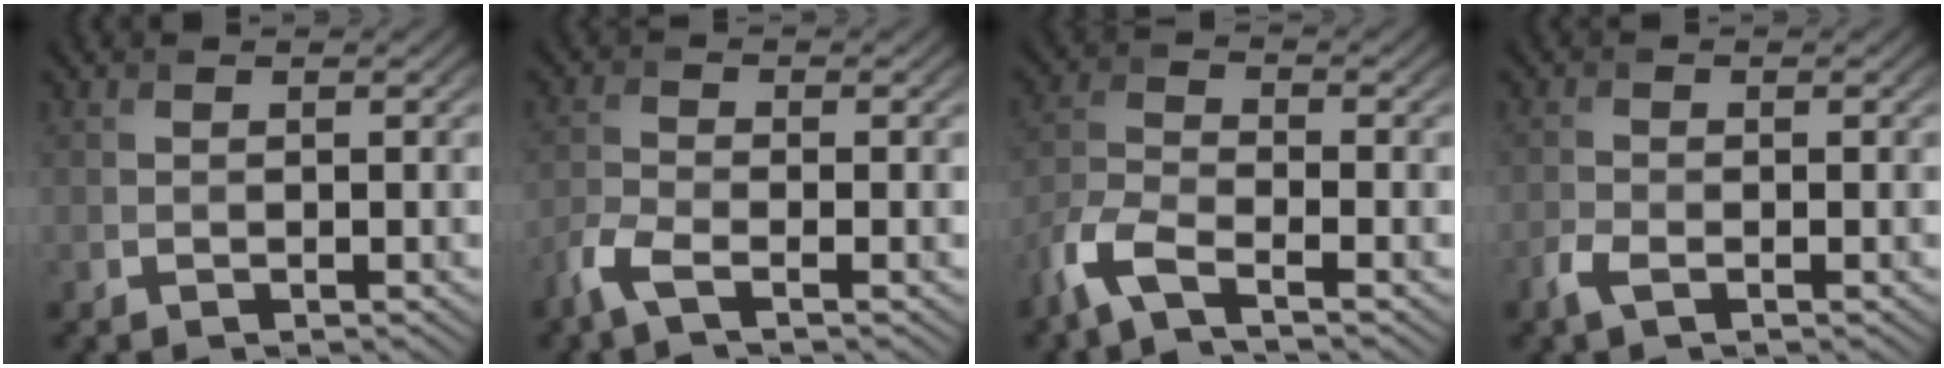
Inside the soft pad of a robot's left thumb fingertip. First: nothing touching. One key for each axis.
{"total": 3.6, "fx": -2.4, "fy": 0.8, "fz": 2.6, "tx": -0.068, "ty": -0.006, "tz": -0.063}
{"total": 5.6, "fx": -3.8, "fy": 1.5, "fz": 3.8, "tx": -0.092, "ty": -0.008, "tz": -0.096}
{"total": 2.0, "fx": -1.2, "fy": 0.7, "fz": 1.4, "tx": -0.038, "ty": -0.003, "tz": -0.031}